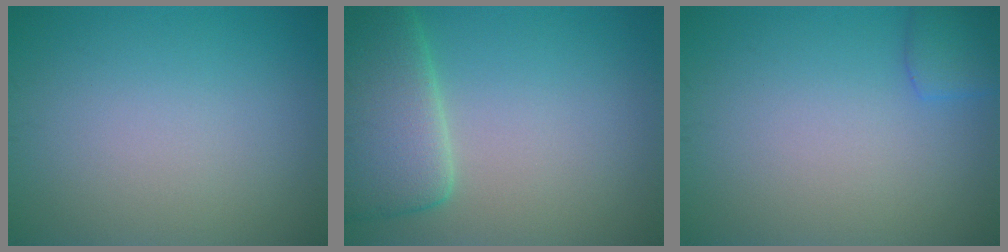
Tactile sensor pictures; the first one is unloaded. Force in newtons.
{"total": 6.4, "press": 6.3, "slide": 0.8}
{"total": 2.0, "press": 2.0, "slide": 0.1}